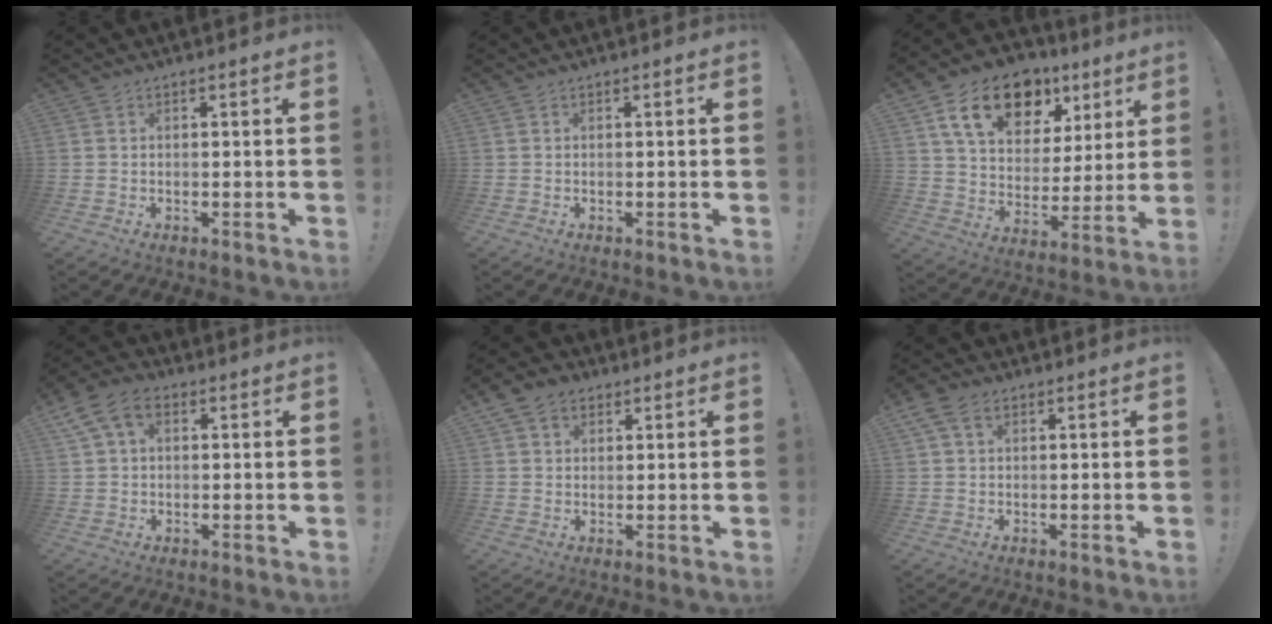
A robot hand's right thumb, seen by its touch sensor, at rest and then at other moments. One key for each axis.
{"total": 0.0}
{"total": 19.0, "fx": 10.2, "fy": 12.0, "fz": 10.7, "tx": -0.169, "ty": -0.042, "tz": 0.184}
{"total": 9.2, "fx": 3.5, "fy": 6.1, "fz": 5.8, "tx": -0.109, "ty": 0.003, "tz": 0.071}
{"total": 7.0, "fx": 3.4, "fy": 5.3, "fz": 2.9, "tx": -0.047, "ty": -0.004, "tz": 0.069}
{"total": 5.3, "fx": 2.4, "fy": 3.6, "fz": 3.1, "tx": -0.058, "ty": 0.004, "tz": 0.049}